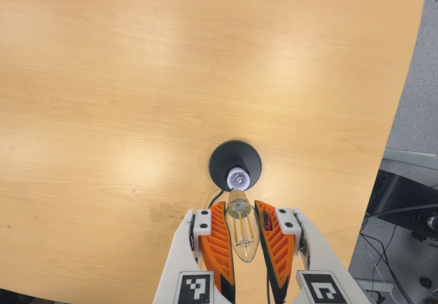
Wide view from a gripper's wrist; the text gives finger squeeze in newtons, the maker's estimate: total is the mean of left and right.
{"total": 21.1, "left": 23.1, "right": 19.2}